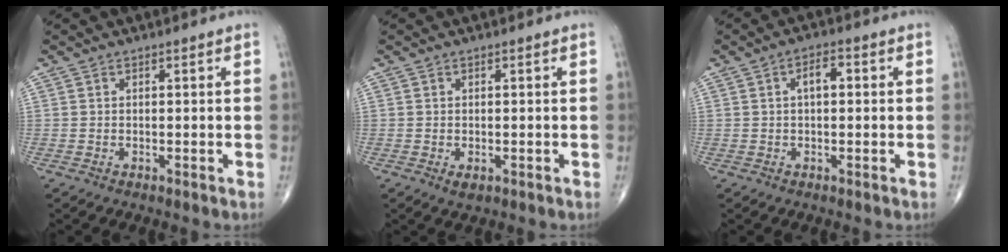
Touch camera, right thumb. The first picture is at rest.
{"total": 1.5, "force": [-0.4, 1.0, 1.1], "torque": [-0.017, -0.003, -0.002]}
{"total": 3.5, "force": [0.5, 1.8, 3.0], "torque": [-0.045, 0.009, 0.003]}